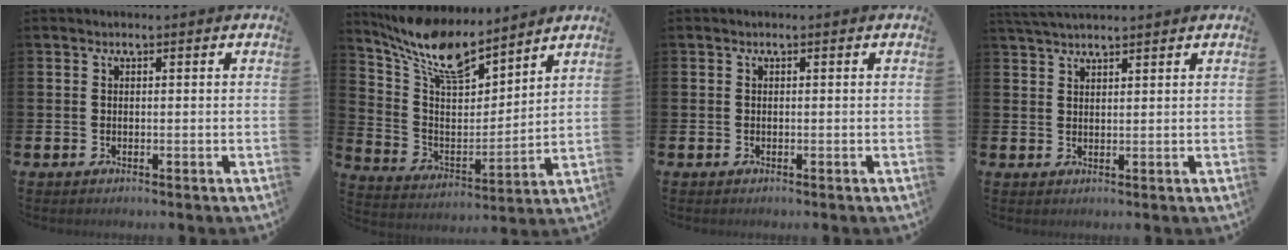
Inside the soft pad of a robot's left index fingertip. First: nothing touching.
{"total": 11.9, "force": [10.0, 3.6, 5.2], "torque": [-0.139, -0.049, 0.182]}
{"total": 0.0}
{"total": 3.0, "force": [2.9, 0.2, 0.7], "torque": [-0.020, -0.007, 0.054]}